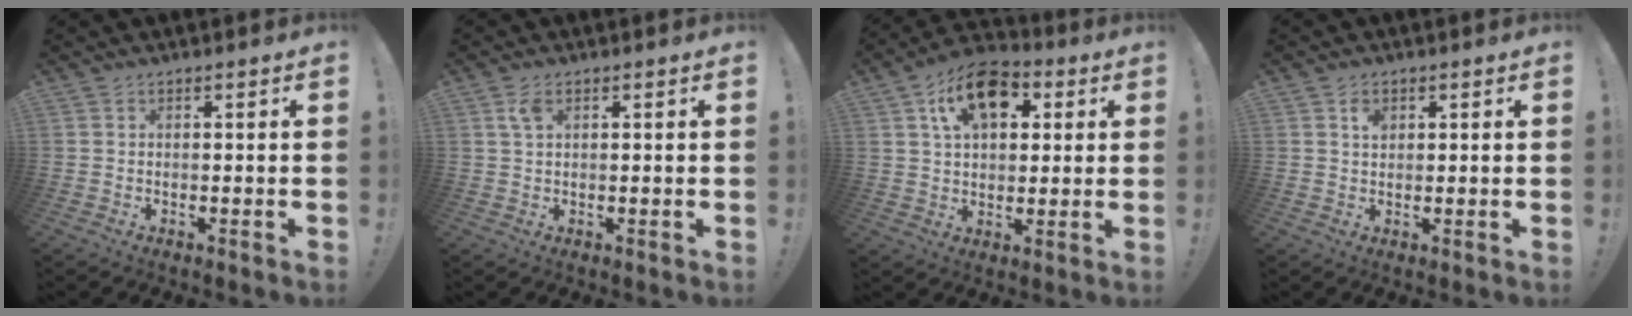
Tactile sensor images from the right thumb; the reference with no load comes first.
{"total": 3.4, "force": [1.5, 1.6, 2.6], "torque": [-0.054, 0.003, 0.027]}
{"total": 14.7, "force": [6.3, 9.7, 9.1], "torque": [-0.133, -0.018, 0.115]}
{"total": 2.3, "force": [1.1, 1.6, 1.3], "torque": [-0.009, -0.006, 0.016]}